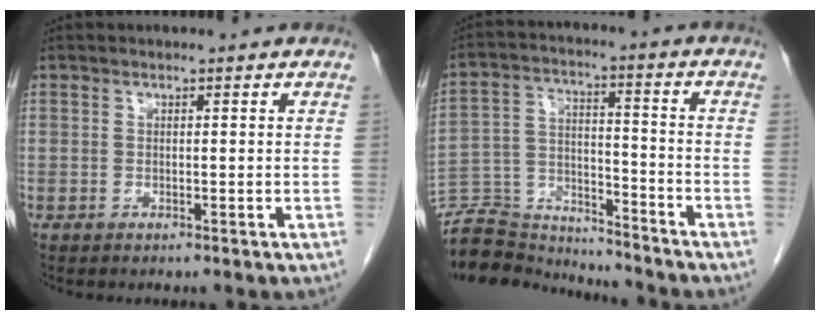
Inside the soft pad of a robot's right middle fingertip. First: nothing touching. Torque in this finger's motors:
{"motor_torque": [0.01, -0.20, 0.12, 0.01]}